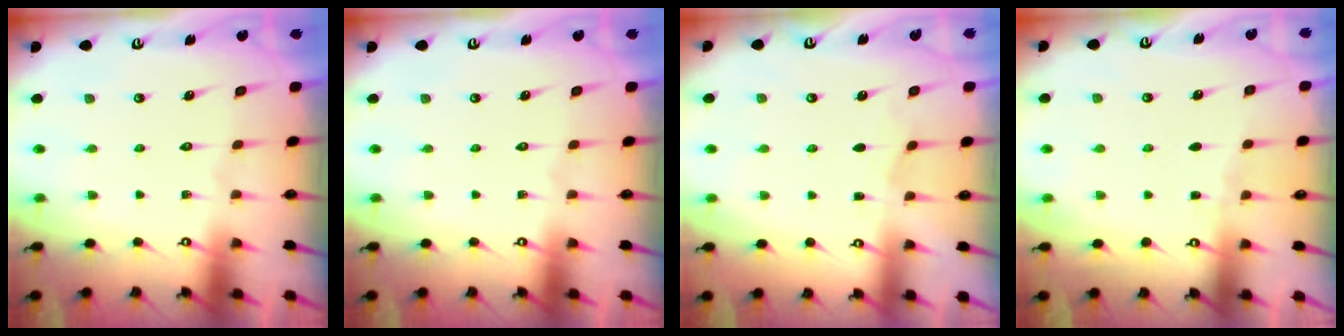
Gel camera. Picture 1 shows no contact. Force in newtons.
{"total": 0.0}
{"total": 2.8, "press": 2.8, "slide": 0.4}
{"total": 2.4, "press": 2.3, "slide": 0.4}